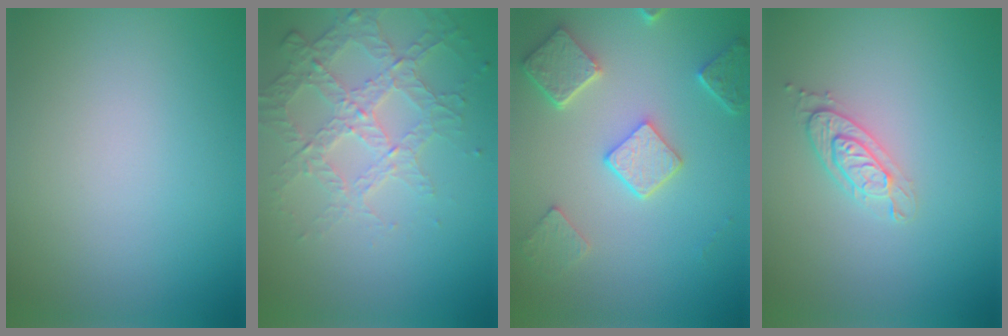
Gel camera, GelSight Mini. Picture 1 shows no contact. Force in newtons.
{"total": 3.8, "press": 3.3, "slide": 1.9}
{"total": 4.9, "press": 3.9, "slide": 2.9}
{"total": 2.0, "press": 2.0, "slide": 0.5}